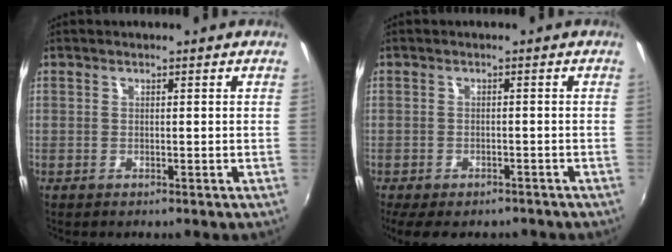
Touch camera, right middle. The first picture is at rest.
{"total": 8.1, "force": [-6.2, 3.3, 4.1], "torque": [-0.091, -0.031, -0.091]}